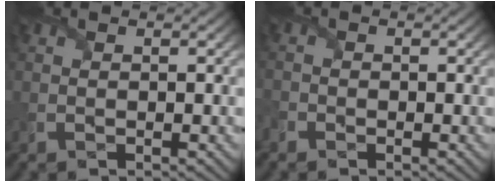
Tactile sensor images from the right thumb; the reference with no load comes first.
{"total": 1.5, "force": [-1.1, 0.9, 0.2], "torque": [-0.008, -0.004, -0.029]}